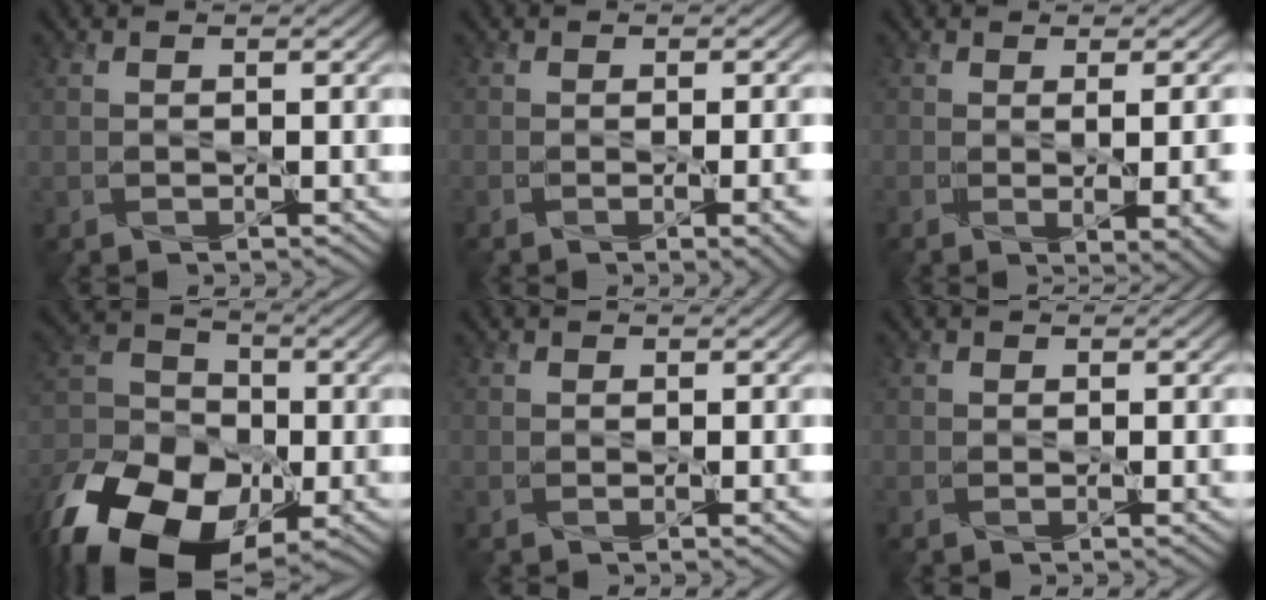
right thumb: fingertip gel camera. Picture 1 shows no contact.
{"total": 5.0, "force": [-1.5, 1.6, 4.5], "torque": [-0.054, -0.009, -0.014]}
{"total": 8.1, "force": [-1.1, 2.9, 7.5], "torque": [-0.075, -0.006, 0.003]}
{"total": 18.5, "force": [-9.2, 11.7, 11.0], "torque": [-0.251, -0.032, -0.168]}
{"total": 1.7, "force": [-0.2, 0.3, 1.7], "torque": [-0.027, -0.001, -0.006]}
{"total": 1.4, "force": [-0.2, 0.2, 1.3], "torque": [-0.022, -0.002, -0.005]}